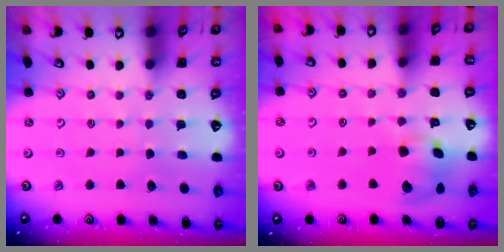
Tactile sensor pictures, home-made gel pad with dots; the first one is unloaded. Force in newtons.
{"total": 11.4, "press": 11.2, "slide": 2.1}